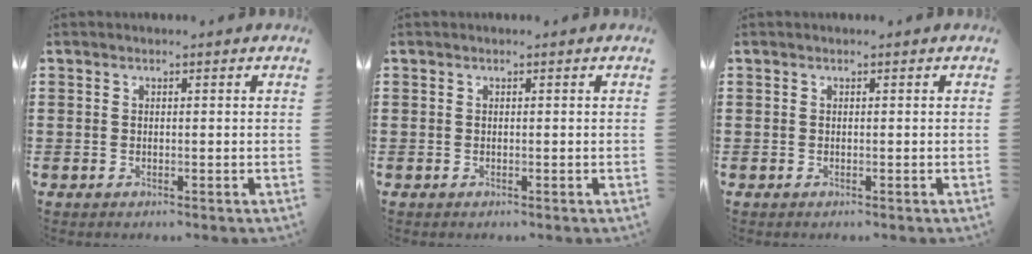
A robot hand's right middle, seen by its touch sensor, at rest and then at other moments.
{"total": 0.0}
{"total": 0.0}